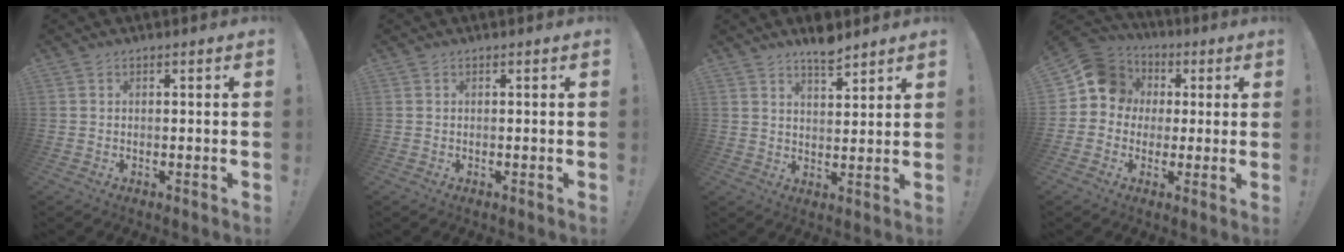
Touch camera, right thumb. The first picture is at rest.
{"total": 0.0}
{"total": 5.9, "force": [5.1, 1.3, 2.6], "torque": [-0.024, -0.040, 0.085]}
{"total": 11.0, "force": [1.7, 10.2, 3.9], "torque": [-0.044, 0.004, 0.039]}